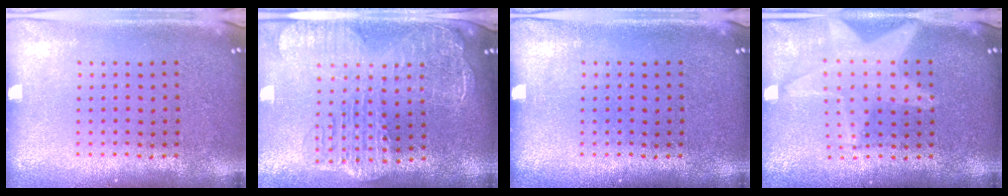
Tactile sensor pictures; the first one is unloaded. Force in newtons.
{"total": 3.0, "press": 2.5, "slide": 1.7}
{"total": 0.0}
{"total": 2.0, "press": 1.7, "slide": 1.0}